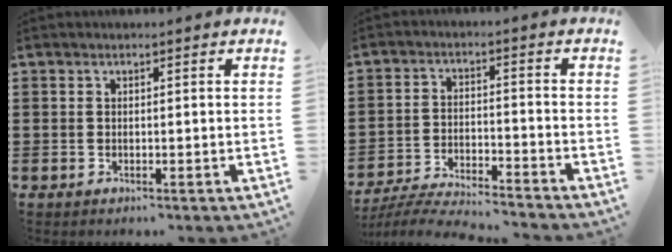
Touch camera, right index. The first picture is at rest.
{"total": 5.5, "force": [-5.4, 0.1, 1.2], "torque": [-0.031, -0.003, -0.110]}